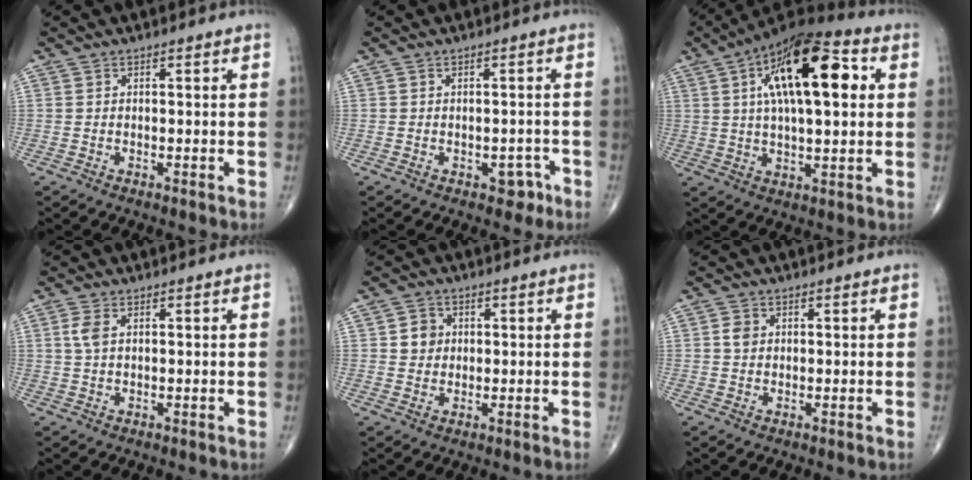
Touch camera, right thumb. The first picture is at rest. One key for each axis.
{"total": 2.8, "fx": -1.5, "fy": 2.0, "fz": 1.4, "tx": 0.003, "ty": 0.010, "tz": -0.017}
{"total": 21.1, "fx": 5.5, "fy": 8.6, "fz": 18.4, "tx": -0.290, "ty": 0.012, "tz": 0.079}
{"total": 2.8, "fx": 0.8, "fy": 1.5, "fz": 2.2, "tx": -0.057, "ty": 0.008, "tz": 0.018}
{"total": 3.6, "fx": 0.7, "fy": 3.3, "fz": 1.4, "tx": -0.003, "ty": 0.001, "tz": 0.009}
{"total": 2.1, "fx": 0.4, "fy": 1.7, "fz": 1.1, "tx": -0.015, "ty": 0.000, "tz": 0.008}